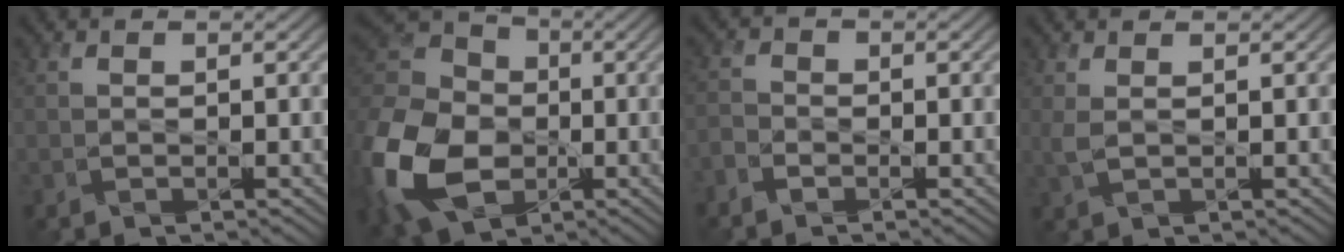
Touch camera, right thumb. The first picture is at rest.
{"total": 16.8, "force": [-4.7, 12.6, 10.2], "torque": [-0.303, -0.037, -0.086]}
{"total": 2.2, "force": [-1.8, 1.2, 0.4], "torque": [-0.010, -0.002, -0.045]}
{"total": 1.4, "force": [0.8, 0.4, 1.1], "torque": [-0.034, 0.000, 0.017]}